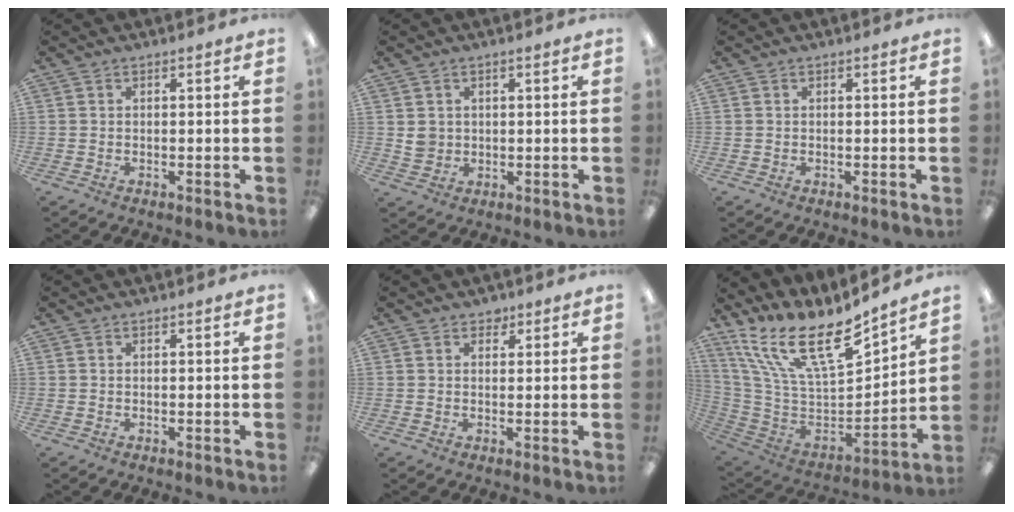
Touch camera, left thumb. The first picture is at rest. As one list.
[{"total": 3.1, "force": [0.8, 2.9, 0.8], "torque": [-0.011, 0.003, 0.014]}, {"total": 0.0}, {"total": 0.0}, {"total": 1.9, "force": [1.4, 1.2, 0.5], "torque": [0.005, -0.006, 0.022]}, {"total": 21.2, "force": [13.8, 8.1, 14.0], "torque": [-0.255, -0.094, 0.244]}]